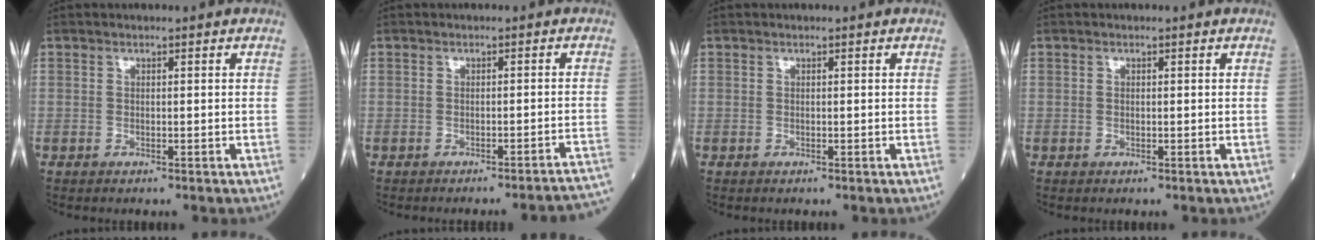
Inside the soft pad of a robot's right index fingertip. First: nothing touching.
{"total": 10.1, "force": [-9.9, -1.4, 1.7], "torque": [0.009, -0.012, -0.108]}
{"total": 0.0}
{"total": 0.0}